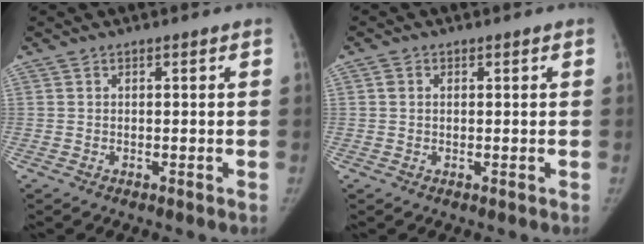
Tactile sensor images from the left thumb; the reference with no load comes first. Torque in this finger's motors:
{"motor_torque": [0.15, -0.07, -0.30, 0.13, 0.01]}